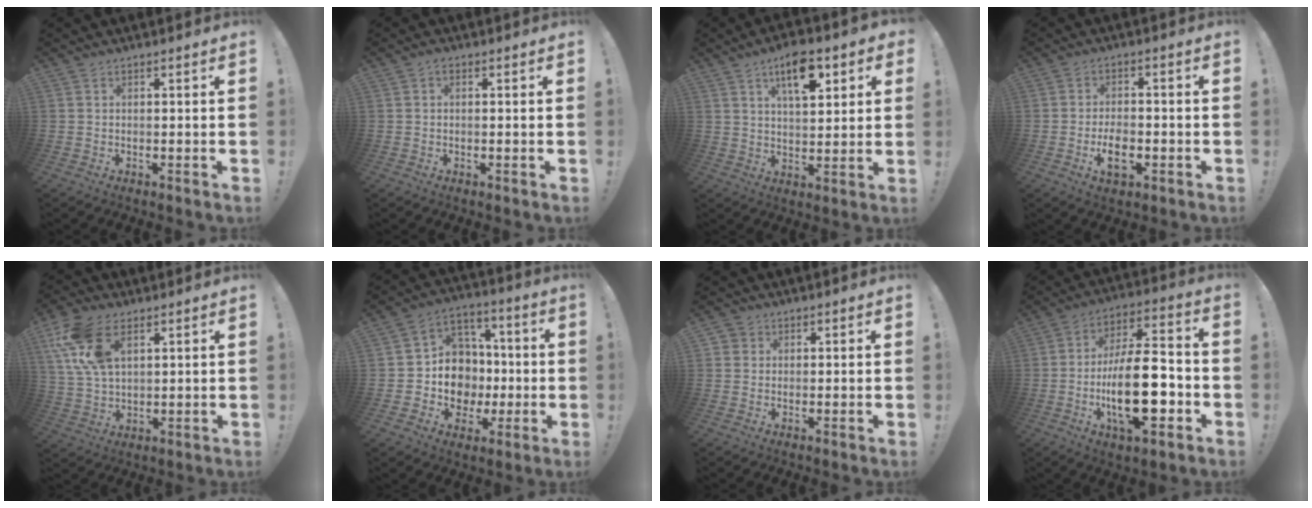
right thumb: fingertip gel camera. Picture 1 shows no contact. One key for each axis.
{"total": 0.7, "fx": -0.1, "fy": 0.5, "fz": 0.5, "tx": -0.011, "ty": 0.003, "tz": -0.003}
{"total": 12.2, "fx": 5.9, "fy": 5.6, "fz": 9.1, "tx": -0.124, "ty": -0.019, "tz": 0.099}
{"total": 6.9, "fx": -2.6, "fy": 3.8, "fz": 5.1, "tx": -0.080, "ty": 0.001, "tz": -0.045}
{"total": 14.6, "fx": 6.3, "fy": 8.6, "fz": 10.0, "tx": -0.208, "ty": -0.009, "tz": 0.118}
{"total": 13.0, "fx": -2.3, "fy": 12.1, "fz": 4.2, "tx": -0.041, "ty": 0.013, "tz": -0.019}
{"total": 2.2, "fx": 0.8, "fy": 2.1, "fz": 0.4, "tx": -0.003, "ty": 0.000, "tz": 0.014}
{"total": 21.1, "fx": -5.7, "fy": 8.4, "fz": 18.5, "tx": -0.317, "ty": 0.017, "tz": -0.091}